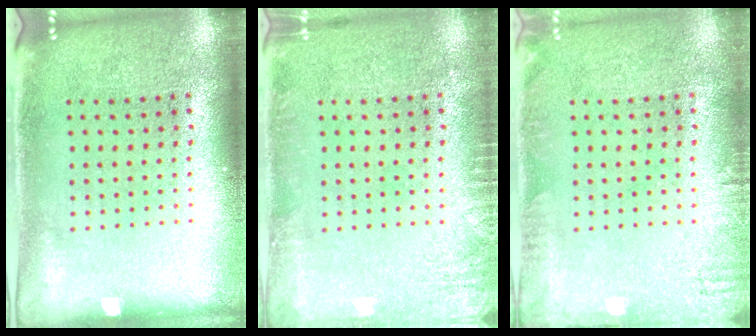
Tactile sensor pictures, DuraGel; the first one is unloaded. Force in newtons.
{"total": 2.0, "press": 1.9, "slide": 0.2}
{"total": 1.5, "press": 1.5, "slide": 0.2}